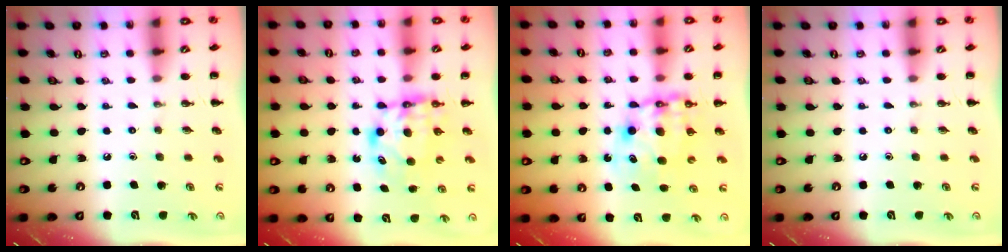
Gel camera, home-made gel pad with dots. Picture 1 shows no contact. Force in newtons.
{"total": 6.4, "press": 6.3, "slide": 0.7}
{"total": 9.2, "press": 9.0, "slide": 2.2}
{"total": 0.0}